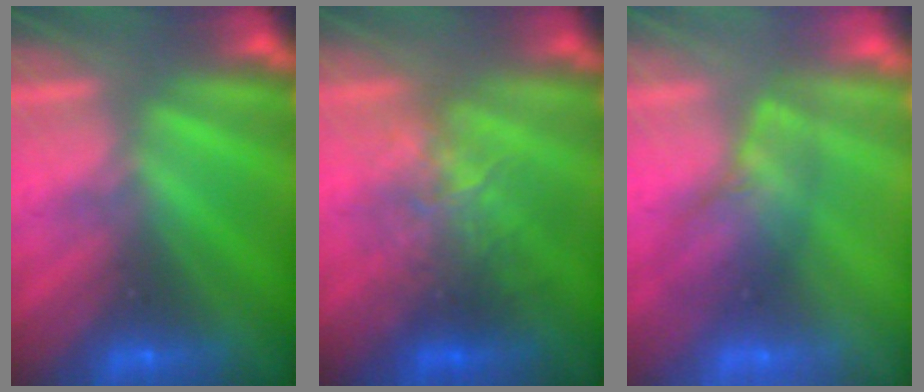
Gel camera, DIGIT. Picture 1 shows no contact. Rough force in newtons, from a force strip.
{"total": 2.6}
{"total": 2.5}